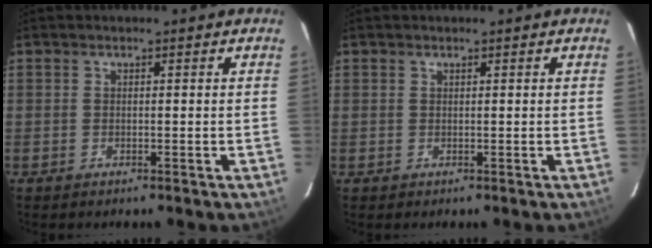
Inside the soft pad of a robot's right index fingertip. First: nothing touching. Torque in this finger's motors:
{"motor_torque": [-0.53, 0.10, -0.64, -0.21]}